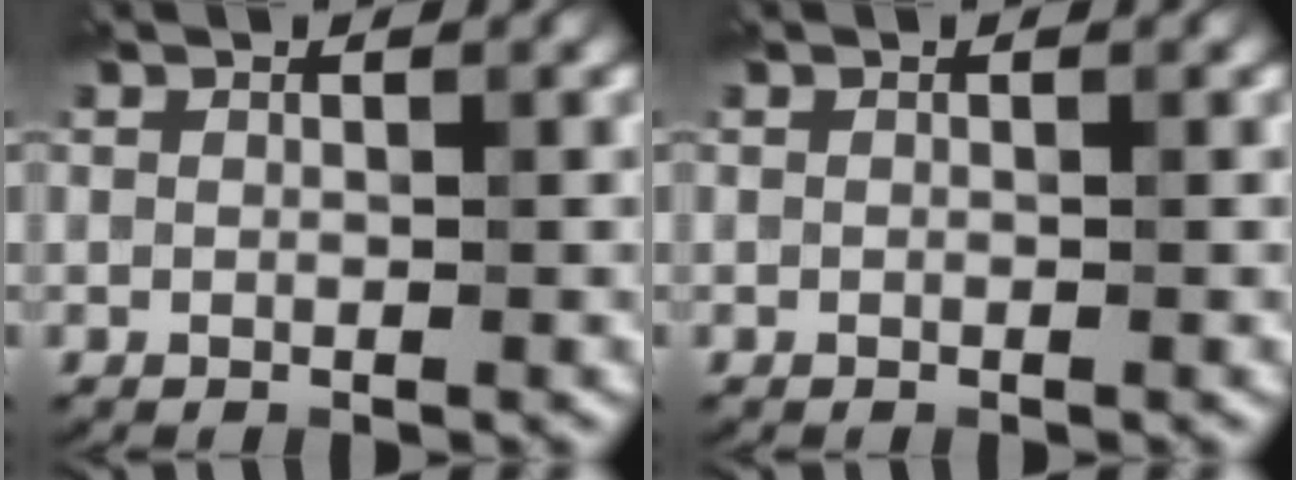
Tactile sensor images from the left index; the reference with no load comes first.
{"total": 0.0}